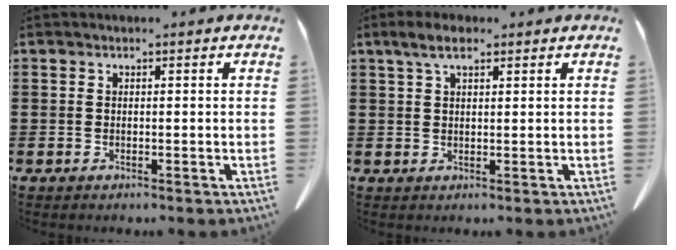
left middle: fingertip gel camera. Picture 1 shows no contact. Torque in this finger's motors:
{"motor_torque": [-0.08, 0.08, -0.24, -0.05]}